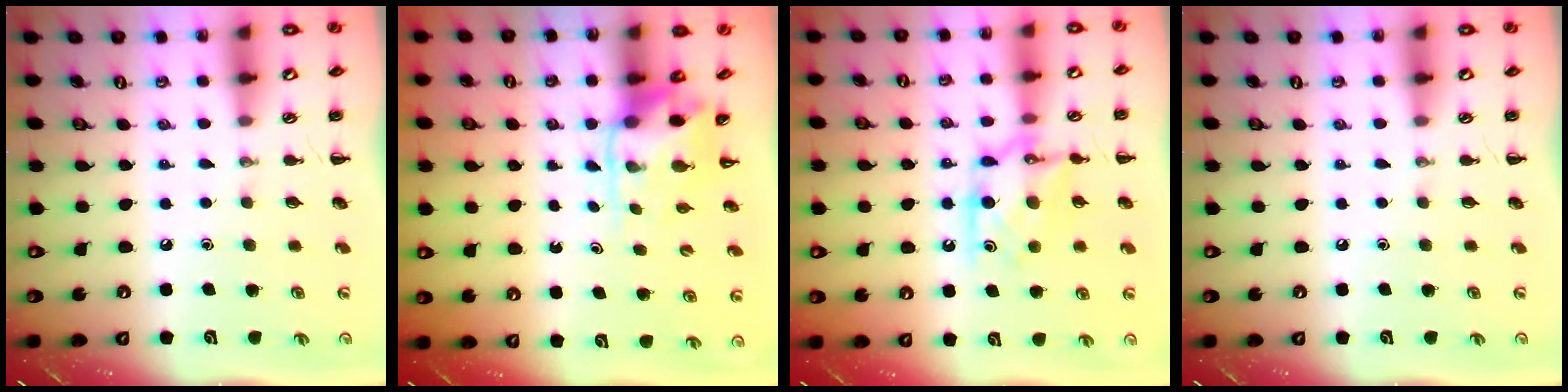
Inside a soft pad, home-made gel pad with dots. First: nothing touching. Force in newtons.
{"total": 3.8, "press": 3.7, "slide": 0.7}
{"total": 11.2, "press": 11.1, "slide": 0.4}
{"total": 0.0}